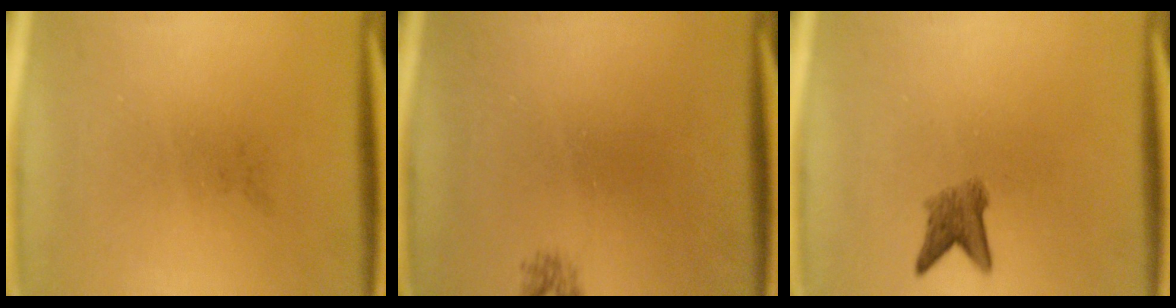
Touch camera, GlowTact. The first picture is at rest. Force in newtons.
{"total": 0.9}
{"total": 3.0}